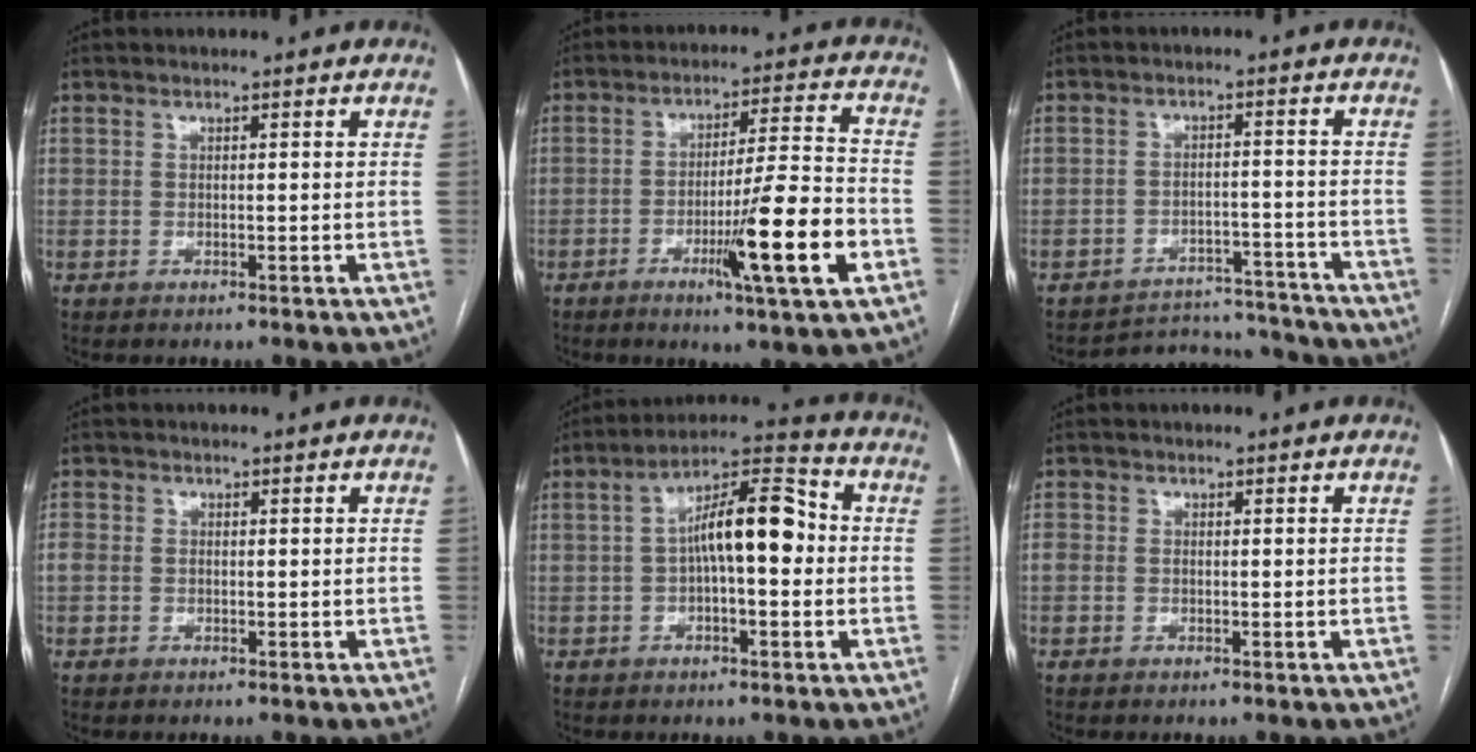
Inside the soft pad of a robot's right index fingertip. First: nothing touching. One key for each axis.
{"total": 13.4, "fx": -4.9, "fy": -0.4, "fz": 12.5, "tx": -0.197, "ty": -0.012, "tz": -0.077}
{"total": 10.2, "fx": -9.9, "fy": 2.2, "fz": -1.2, "tx": 0.029, "ty": 0.035, "tz": -0.131}
{"total": 1.9, "fx": -0.2, "fy": 1.7, "fz": 0.9, "tx": -0.029, "ty": 0.013, "tz": -0.002}
{"total": 10.7, "fx": 0.0, "fy": 3.1, "fz": 10.3, "tx": -0.177, "ty": 0.038, "tz": -0.002}
{"total": 1.6, "fx": -0.3, "fy": 1.3, "fz": 0.8, "tx": -0.020, "ty": 0.008, "tz": -0.007}